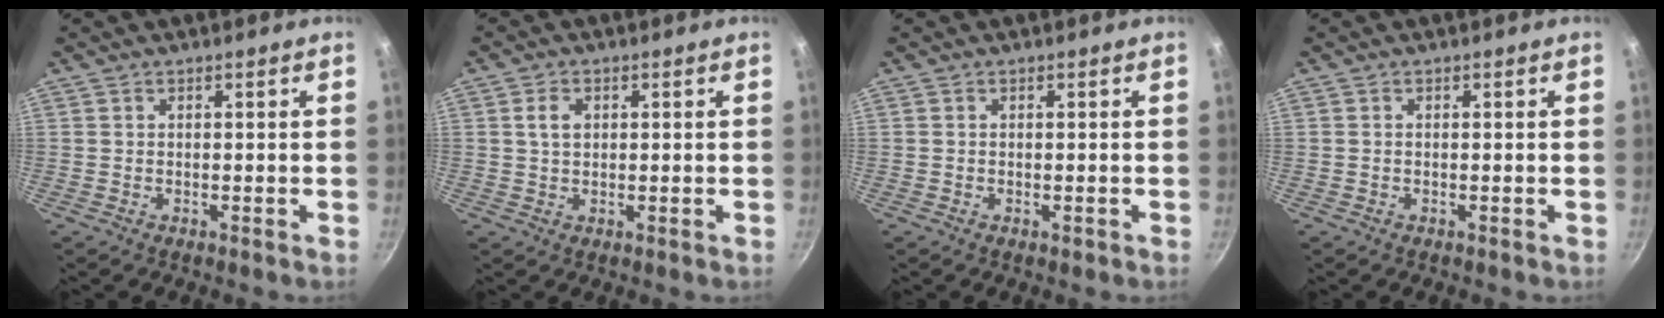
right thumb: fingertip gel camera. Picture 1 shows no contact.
{"total": 3.0, "force": [0.6, 2.2, 1.9], "torque": [-0.025, 0.002, 0.012]}
{"total": 0.6, "force": [-0.3, 0.2, 0.5], "torque": [-0.004, 0.001, -0.004]}
{"total": 0.0}